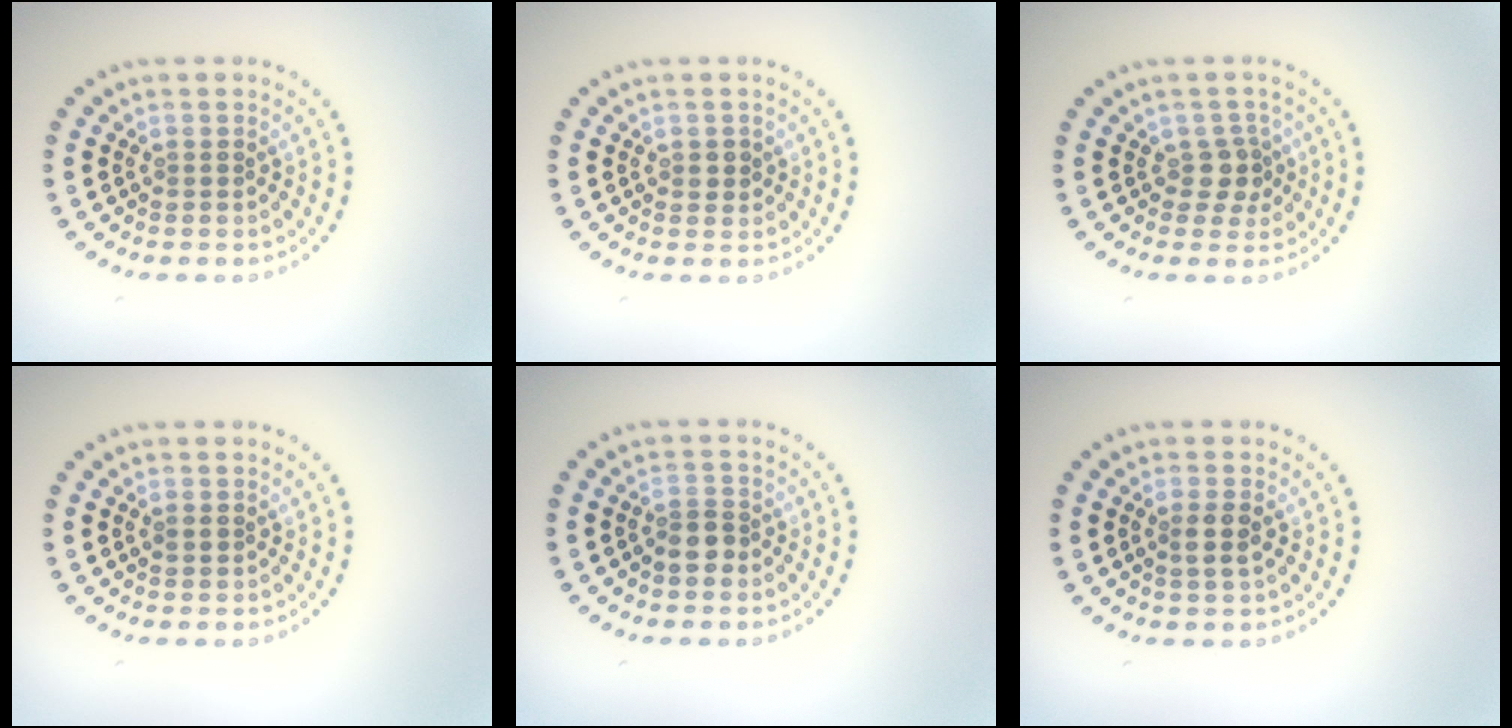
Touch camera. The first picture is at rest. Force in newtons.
{"total": 0.9, "press": 0.9, "slide": 0.1}
{"total": 2.0, "press": 1.7, "slide": 1.1}
{"total": 0.8, "press": 0.8, "slide": 0.1}
{"total": 2.0, "press": 1.7, "slide": 0.9}
{"total": 1.8, "press": 1.7, "slide": 0.7}